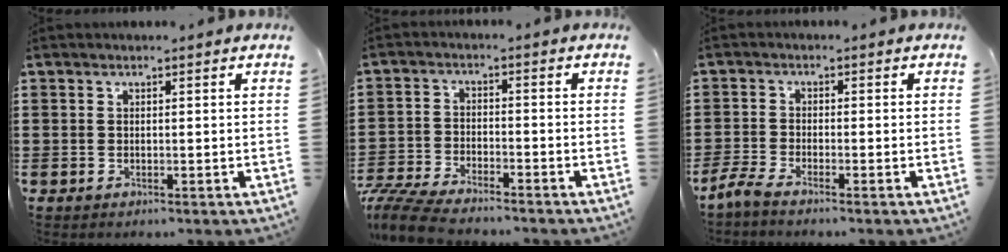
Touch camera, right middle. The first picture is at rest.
{"total": 6.3, "force": [-6.0, 0.7, 1.8], "torque": [-0.060, -0.006, -0.123]}
{"total": 2.4, "force": [-2.0, 0.1, 1.4], "torque": [-0.047, -0.007, -0.044]}